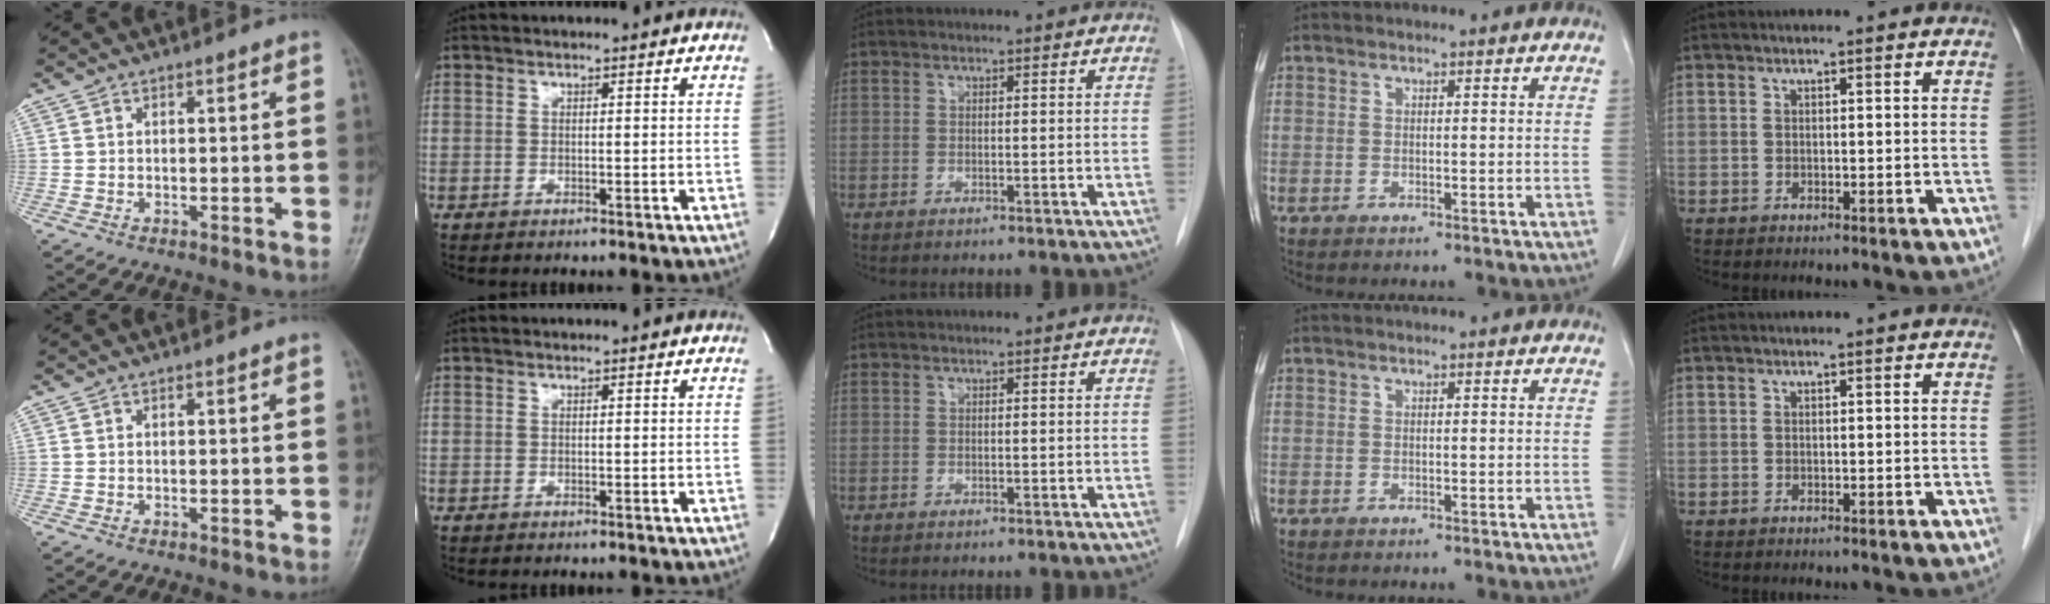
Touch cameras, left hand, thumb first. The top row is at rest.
{}